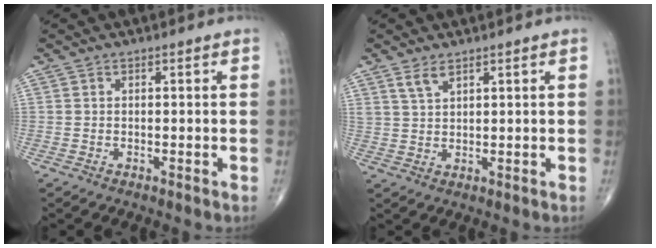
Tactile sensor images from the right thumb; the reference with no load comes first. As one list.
[{"total": 2.9, "force": [2.1, 1.1, 1.7], "torque": [-0.034, -0.009, 0.048]}]